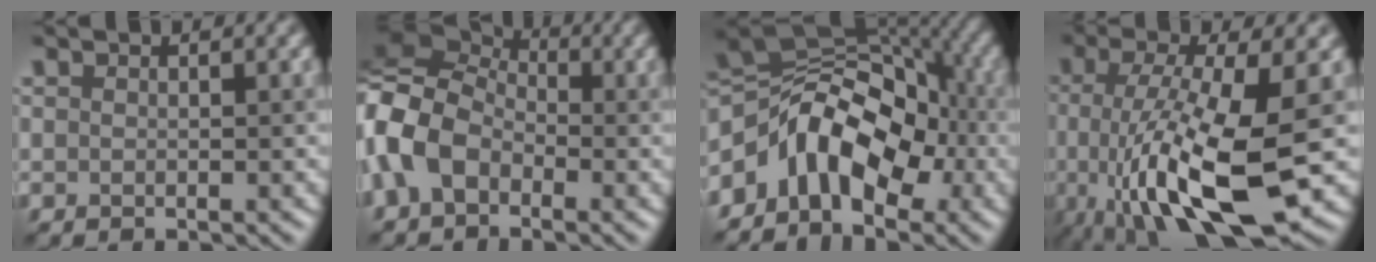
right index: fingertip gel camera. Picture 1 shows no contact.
{"total": 9.1, "force": [-1.7, 6.5, 6.2], "torque": [-0.155, 0.017, -0.055]}
{"total": 8.1, "force": [-3.1, 5.1, 5.5], "torque": [-0.069, 0.020, -0.067]}
{"total": 12.0, "force": [-2.7, 3.6, 11.2], "torque": [-0.211, -0.012, -0.044]}